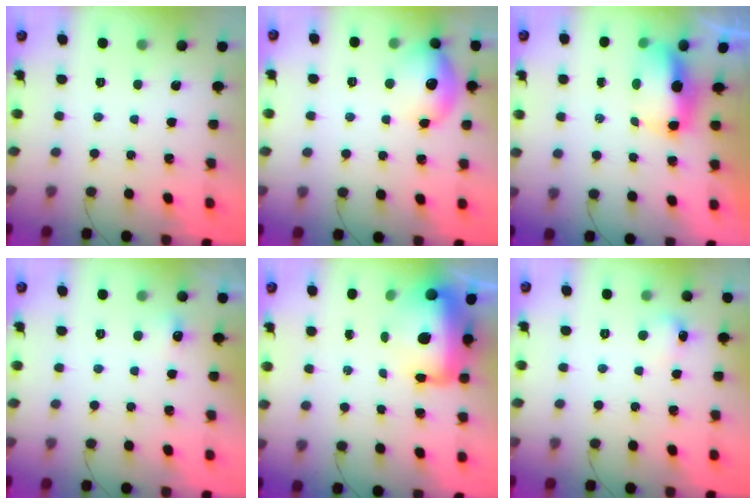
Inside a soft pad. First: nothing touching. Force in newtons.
{"total": 12.5, "press": 12.4, "slide": 1.4}
{"total": 7.0, "press": 6.9, "slide": 1.0}
{"total": 12.3, "press": 4.6, "slide": 11.4}
{"total": 23.0, "press": 19.1, "slide": 12.8}
{"total": 6.5, "press": 6.3, "slide": 1.8}